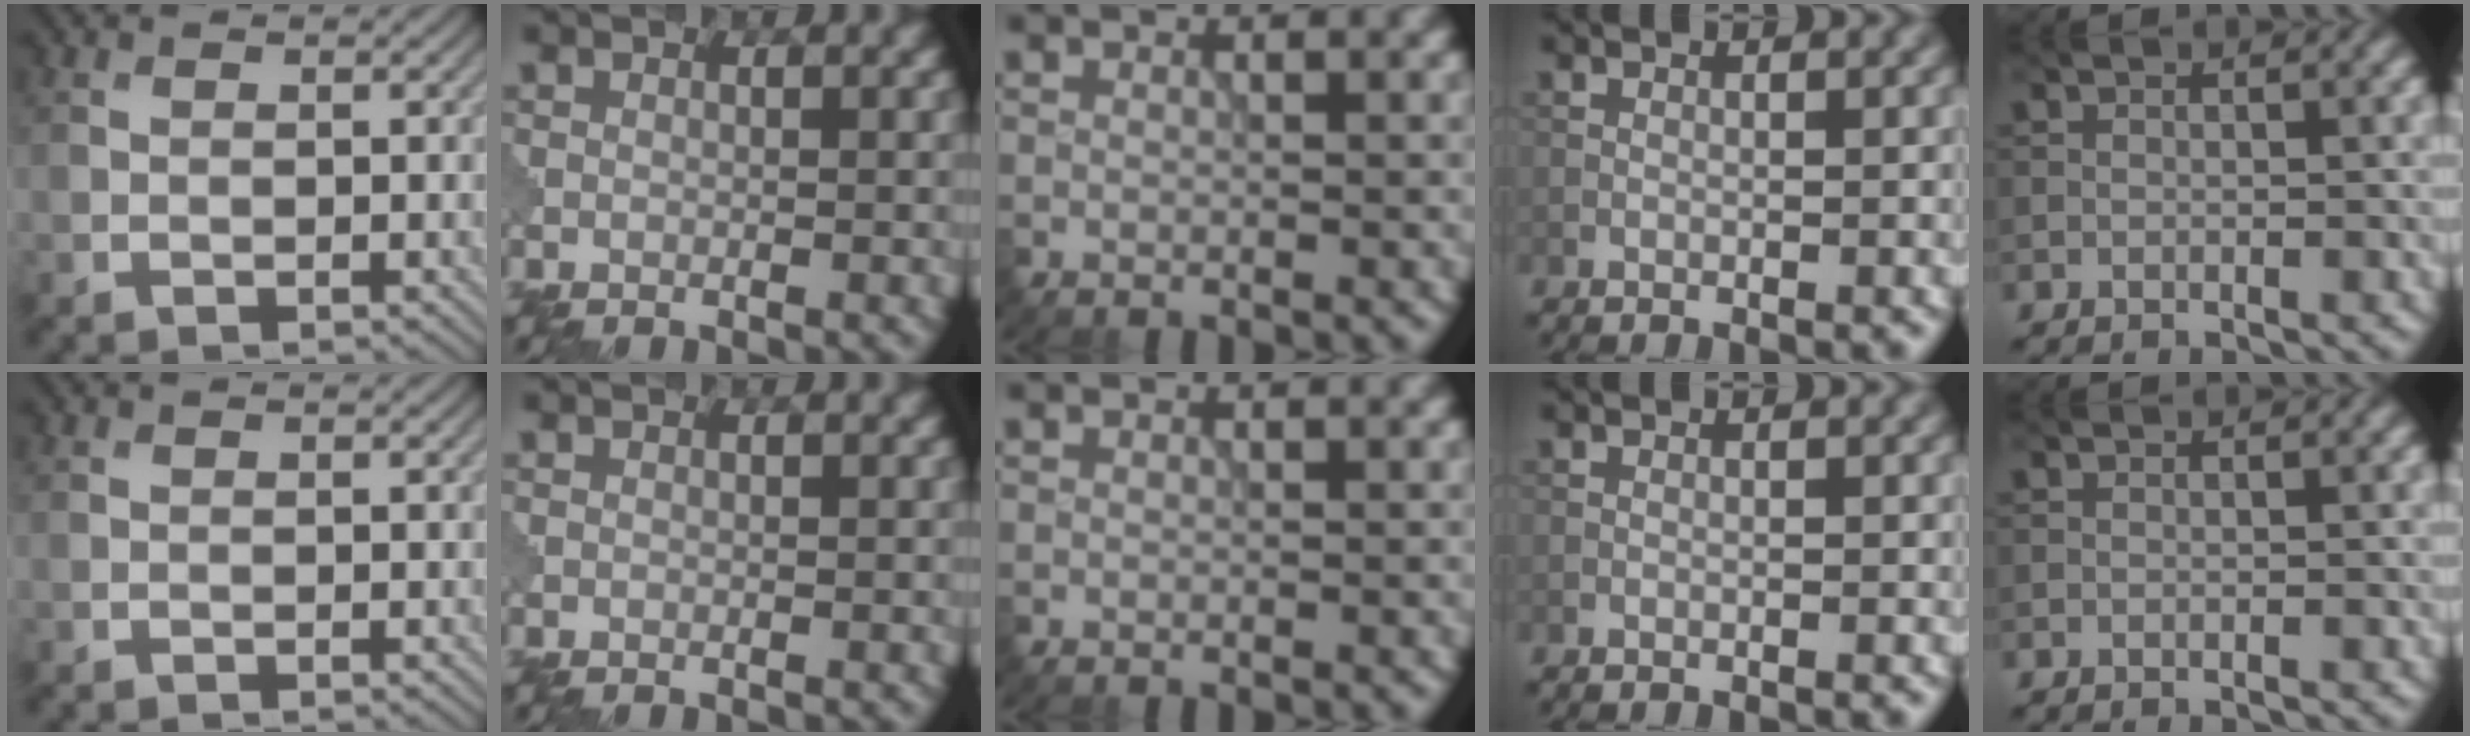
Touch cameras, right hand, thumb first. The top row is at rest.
{}